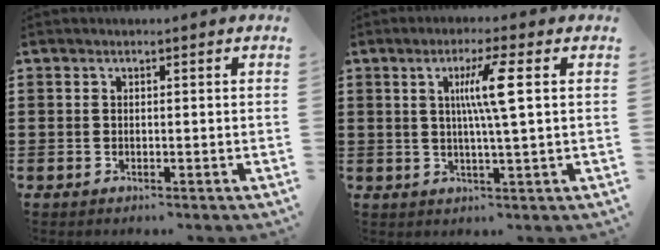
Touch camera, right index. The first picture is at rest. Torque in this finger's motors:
{"motor_torque": [0.26, -0.06, 0.56, 0.09]}